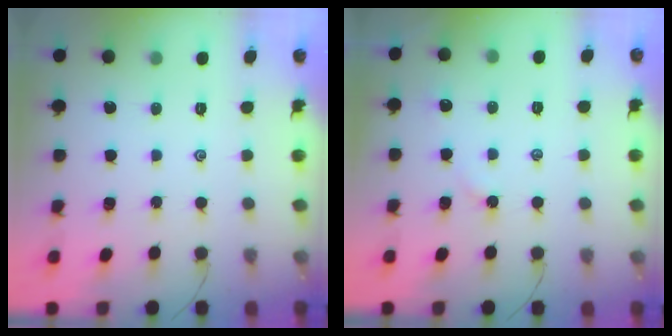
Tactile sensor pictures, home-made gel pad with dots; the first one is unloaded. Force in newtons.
{"total": 2.7, "press": 2.7, "slide": 0.3}